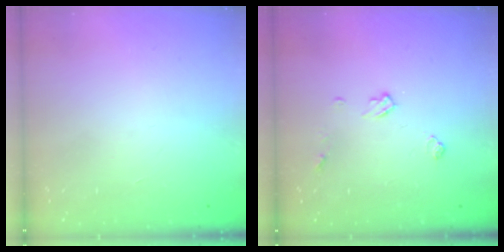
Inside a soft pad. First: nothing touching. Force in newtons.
{"total": 6.0, "press": 6.0, "slide": 0.1}